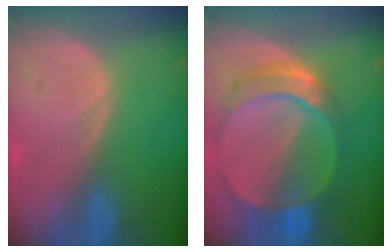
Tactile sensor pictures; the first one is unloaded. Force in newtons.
{"total": 9.5, "press": 8.3, "slide": 4.4}